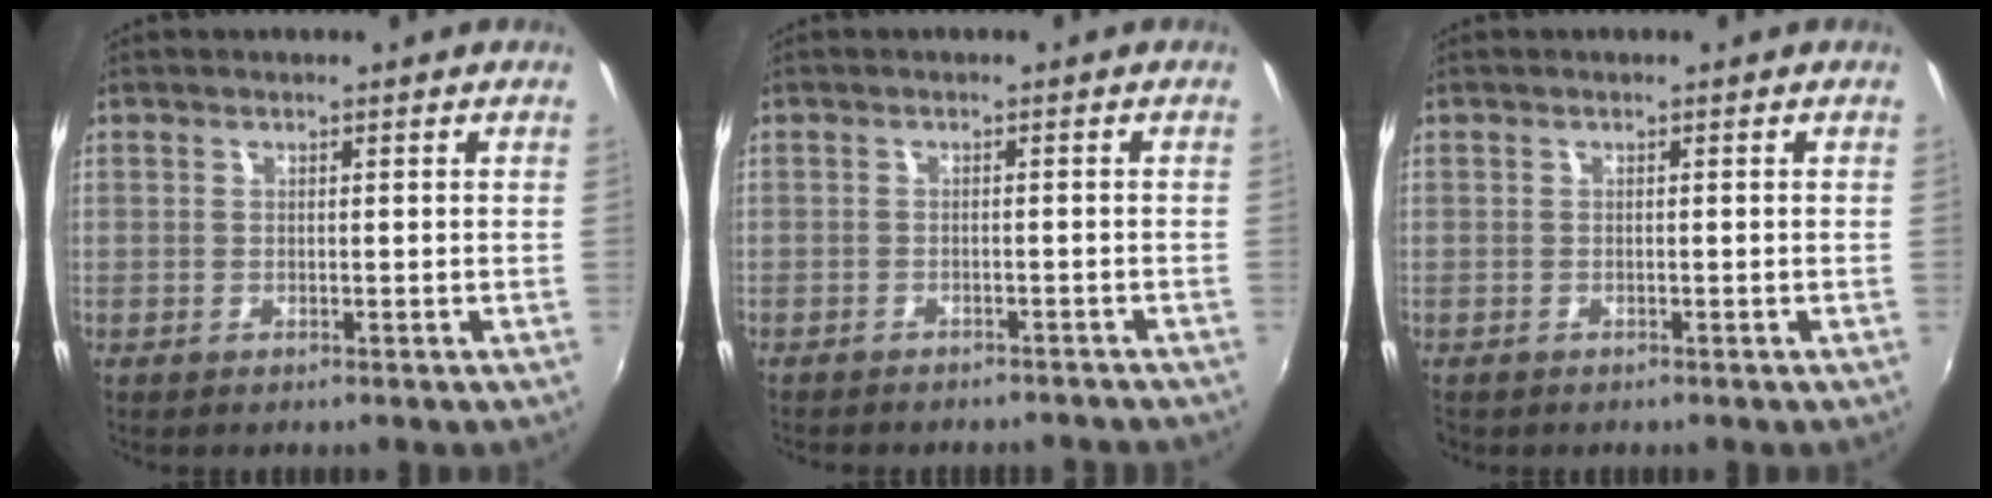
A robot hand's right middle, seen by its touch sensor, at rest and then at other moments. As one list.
[{"total": 7.4, "force": [-6.7, 2.1, 2.4], "torque": [-0.058, -0.011, -0.085]}, {"total": 0.5, "force": [-0.4, 0.3, 0.0], "torque": [-0.002, -0.002, -0.007]}]